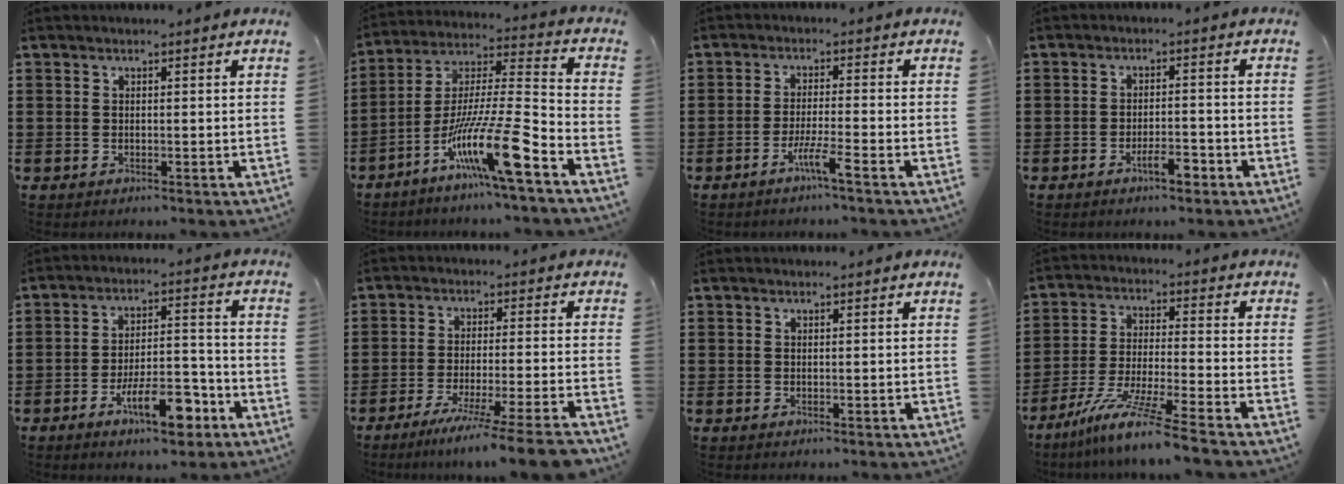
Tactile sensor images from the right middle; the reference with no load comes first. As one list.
[{"total": 14.3, "force": [-9.3, 0.6, 10.9], "torque": [-0.204, 0.000, -0.175]}, {"total": 4.1, "force": [-2.9, -0.2, 2.9], "torque": [-0.055, -0.002, -0.055]}, {"total": 3.8, "force": [-2.7, 1.1, 2.5], "torque": [-0.040, 0.008, -0.051]}, {"total": 9.6, "force": [-5.5, 3.2, 7.2], "torque": [-0.120, 0.013, -0.094]}, {"total": 7.1, "force": [-6.1, -1.1, 3.6], "torque": [-0.056, -0.015, -0.116]}, {"total": 0.0}, {"total": 9.6, "force": [-8.0, -0.6, 5.3], "torque": [-0.104, -0.008, -0.158]}]